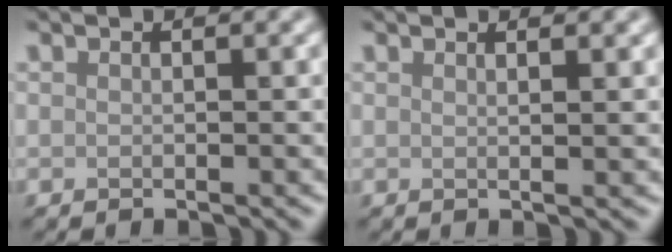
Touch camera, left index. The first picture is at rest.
{"total": 2.4, "force": [1.2, 0.9, 1.9], "torque": [-0.017, 0.005, -0.006]}